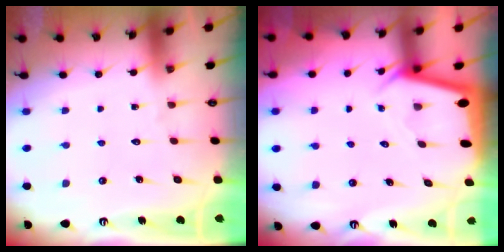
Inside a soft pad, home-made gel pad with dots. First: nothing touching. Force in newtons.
{"total": 2.3, "press": 2.3, "slide": 0.1}